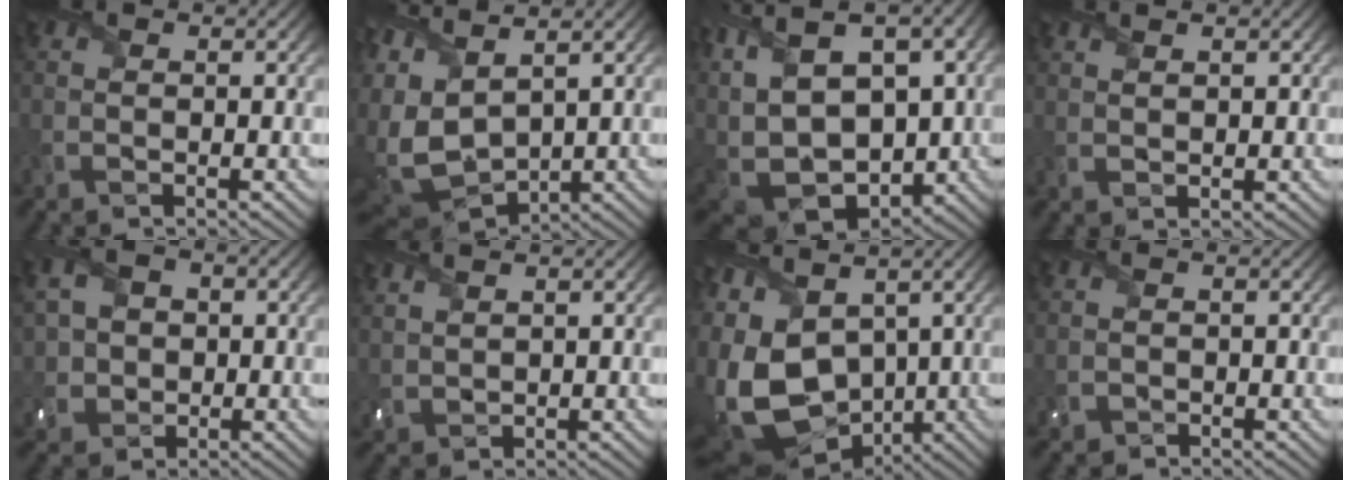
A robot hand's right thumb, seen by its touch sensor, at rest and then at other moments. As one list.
[{"total": 11.5, "force": [-0.4, 6.2, 9.7], "torque": [-0.266, -0.006, 0.018]}, {"total": 17.8, "force": [0.3, 11.0, 14.0], "torque": [-0.288, -0.007, 0.048]}, {"total": 1.4, "force": [1.0, 0.4, 0.9], "torque": [-0.014, -0.003, 0.027]}, {"total": 6.7, "force": [0.4, 5.7, 3.6], "torque": [-0.109, 0.008, 0.004]}, {"total": 2.4, "force": [1.7, 1.0, 1.4], "torque": [-0.042, 0.005, 0.041]}, {"total": 16.9, "force": [-2.6, 11.2, 12.3], "torque": [-0.307, -0.040, -0.010]}, {"total": 1.2, "force": [-0.6, 1.0, -0.1], "torque": [-0.002, -0.006, -0.014]}]